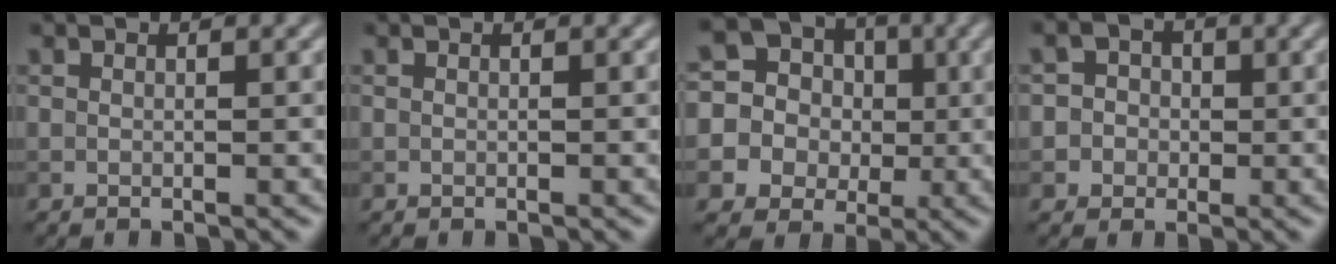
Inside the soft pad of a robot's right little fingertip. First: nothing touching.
{"total": 0.0}
{"total": 13.0, "force": [2.3, 12.0, 4.2], "torque": [-0.138, 0.030, 0.023]}
{"total": 3.5, "force": [0.2, 3.4, 0.8], "torque": [0.011, 0.016, -0.010]}